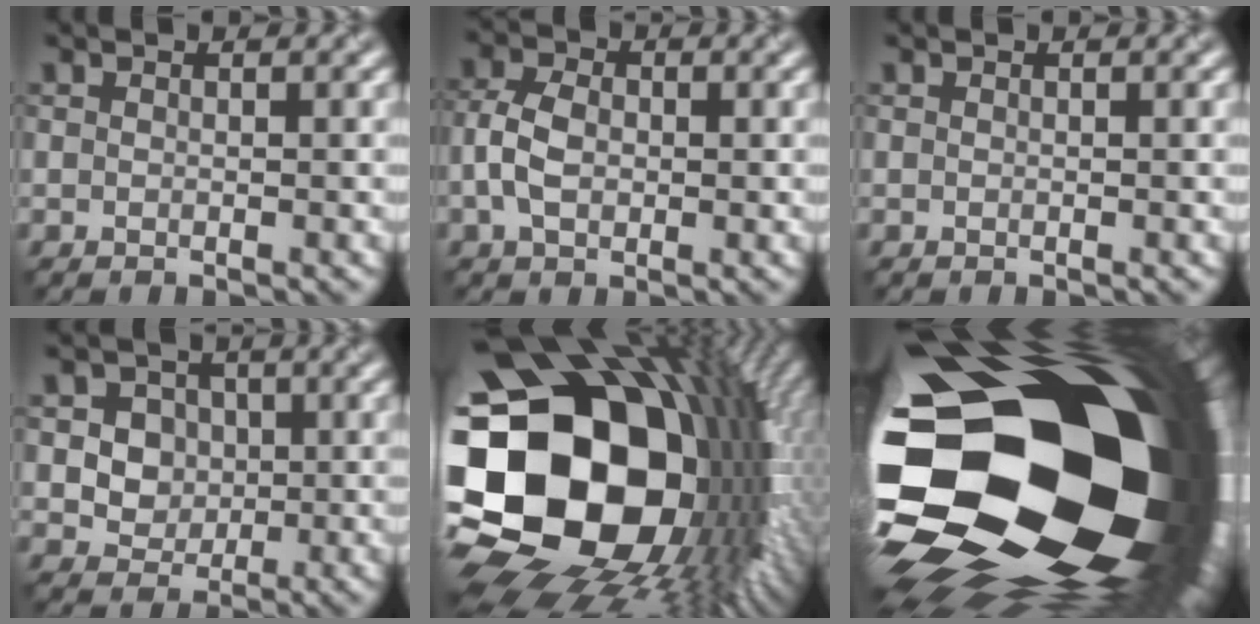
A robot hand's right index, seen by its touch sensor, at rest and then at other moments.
{"total": 3.9, "force": [-0.6, 2.6, 2.8], "torque": [-0.063, 0.001, -0.017]}
{"total": 0.0}
{"total": 4.9, "force": [1.0, 4.3, 2.3], "torque": [-0.034, 0.006, 0.015]}
{"total": 22.8, "force": [-0.6, 16.9, 15.3], "torque": [-0.319, -0.046, 0.020]}
{"total": 22.4, "force": [-4.1, 13.4, 17.4], "torque": [-0.307, -0.031, -0.091]}